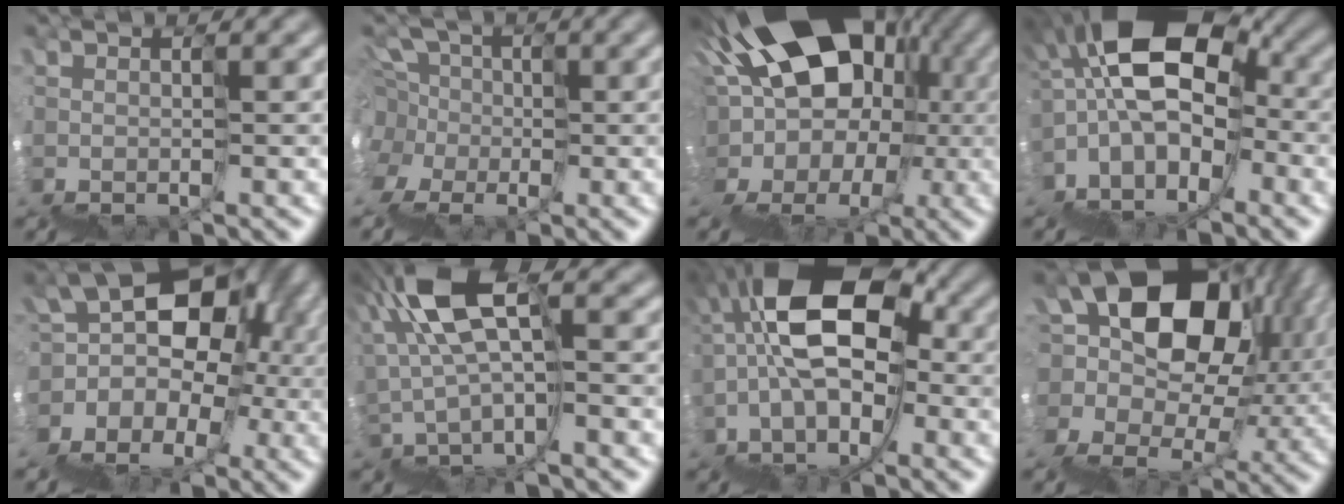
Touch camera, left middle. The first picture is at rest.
{"total": 3.6, "force": [-1.1, 3.4, -0.1], "torque": [0.013, 0.029, -0.031]}
{"total": 12.3, "force": [3.1, 8.8, 8.1], "torque": [-0.076, 0.049, 0.051]}
{"total": 8.2, "force": [-0.9, 5.5, 5.9], "torque": [-0.072, 0.030, -0.021]}
{"total": 10.4, "force": [1.5, 8.6, 5.7], "torque": [-0.067, 0.029, 0.024]}
{"total": 5.9, "force": [3.2, 2.5, 4.3], "torque": [-0.092, 0.032, 0.043]}
{"total": 8.3, "force": [0.6, 5.3, 6.4], "torque": [-0.088, 0.041, -0.007]}
{"total": 14.2, "force": [6.4, 10.0, 7.8], "torque": [-0.128, 0.040, 0.112]}